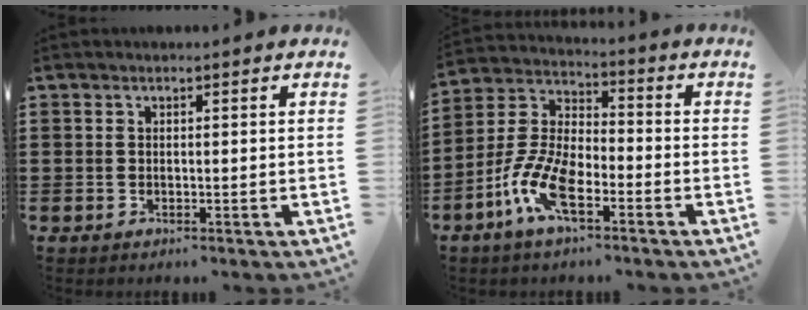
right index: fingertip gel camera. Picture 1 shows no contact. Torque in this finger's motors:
{"motor_torque": [2.14, 0.00, 0.93, 0.21]}